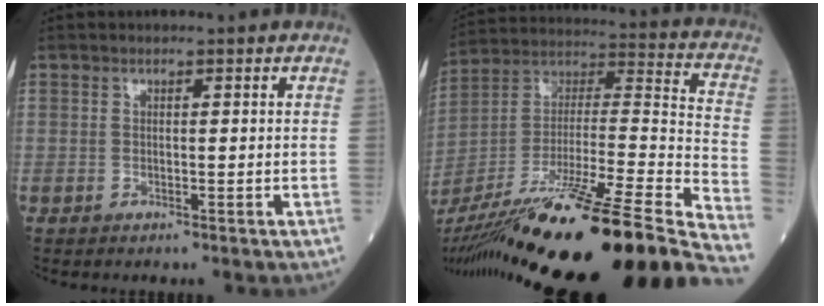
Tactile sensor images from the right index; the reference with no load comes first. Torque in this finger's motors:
{"motor_torque": [-1.04, -1.10, 0.30, 0.21]}